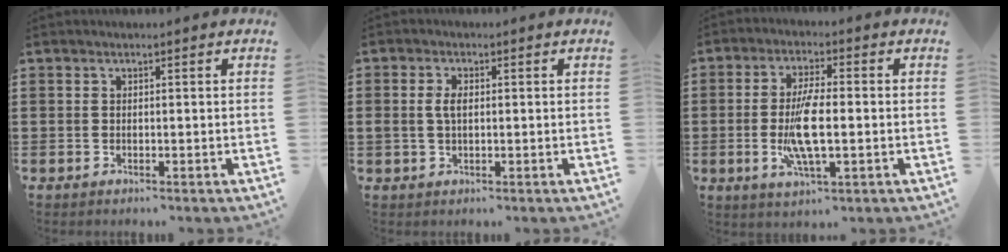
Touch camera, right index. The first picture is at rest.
{"total": 2.8, "force": [0.2, 1.4, 2.4], "torque": [-0.056, 0.003, 0.000]}
{"total": 8.1, "force": [-1.1, 2.2, 7.7], "torque": [-0.166, -0.014, -0.026]}